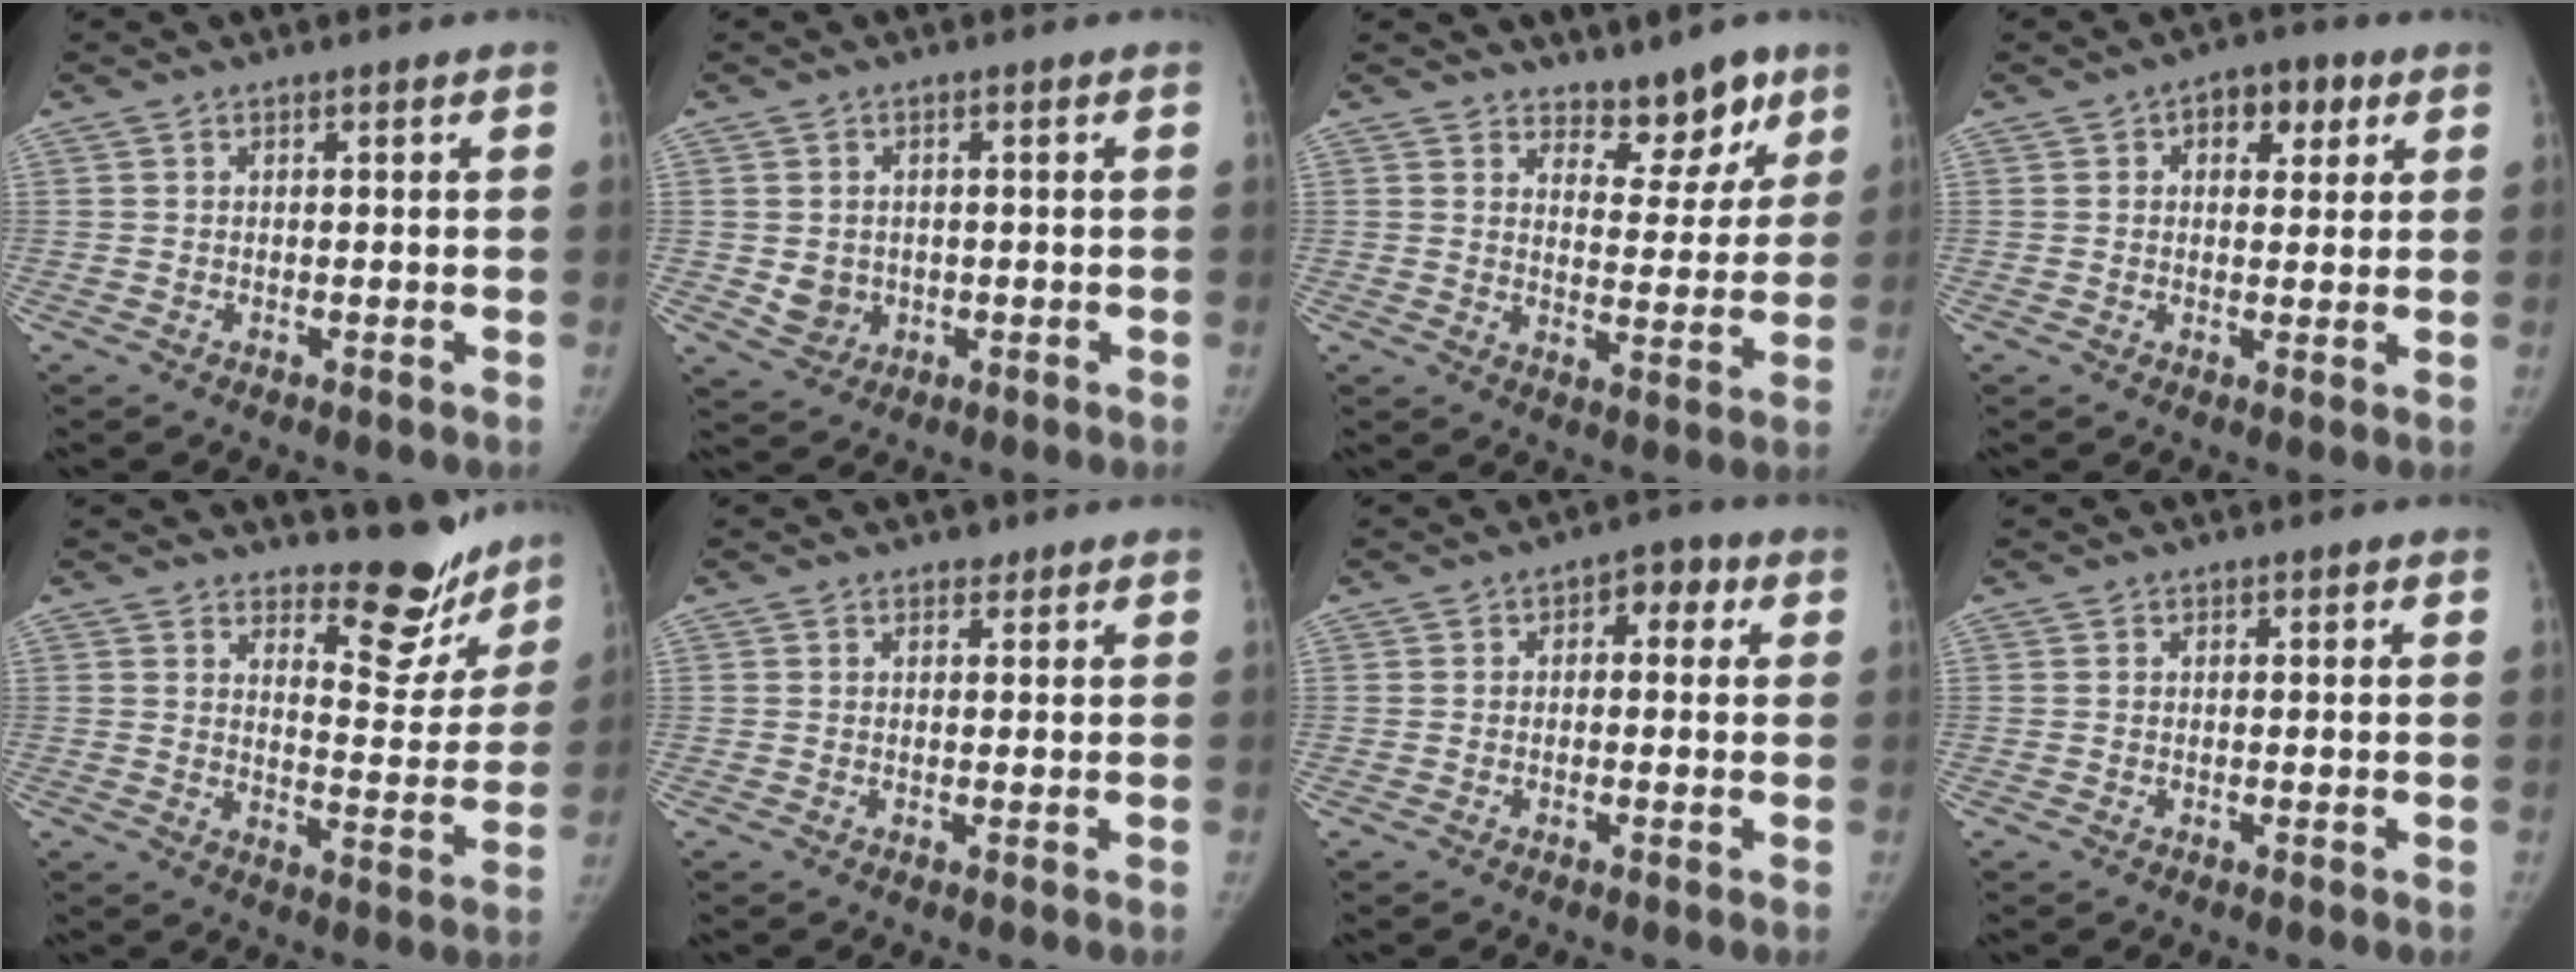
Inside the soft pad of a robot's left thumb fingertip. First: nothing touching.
{"total": 4.0, "force": [-0.2, 3.6, 1.7], "torque": [-0.012, 0.000, 0.008]}
{"total": 8.0, "force": [6.2, 3.9, 3.1], "torque": [0.003, -0.045, 0.094]}
{"total": 6.3, "force": [2.7, 4.0, 4.2], "torque": [-0.021, -0.004, 0.031]}
{"total": 11.3, "force": [9.7, 4.5, 3.6], "torque": [-0.006, -0.093, 0.129]}
{"total": 1.1, "force": [0.7, 0.8, 0.2], "torque": [0.005, -0.004, 0.006]}
{"total": 4.0, "force": [0.9, 2.6, 2.9], "torque": [-0.009, 0.011, 0.002]}
{"total": 0.0}